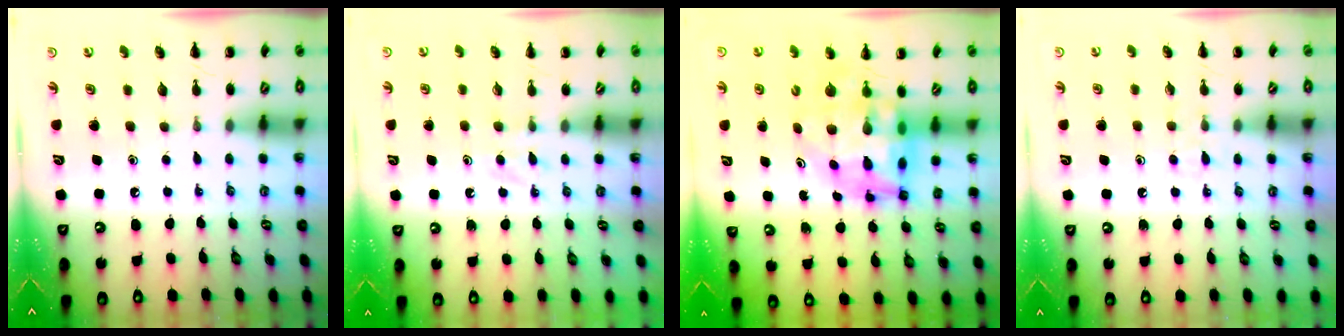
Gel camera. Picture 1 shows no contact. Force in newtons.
{"total": 3.8, "press": 3.6, "slide": 1.2}
{"total": 10.7, "press": 10.2, "slide": 3.2}
{"total": 4.1, "press": 3.7, "slide": 1.8}